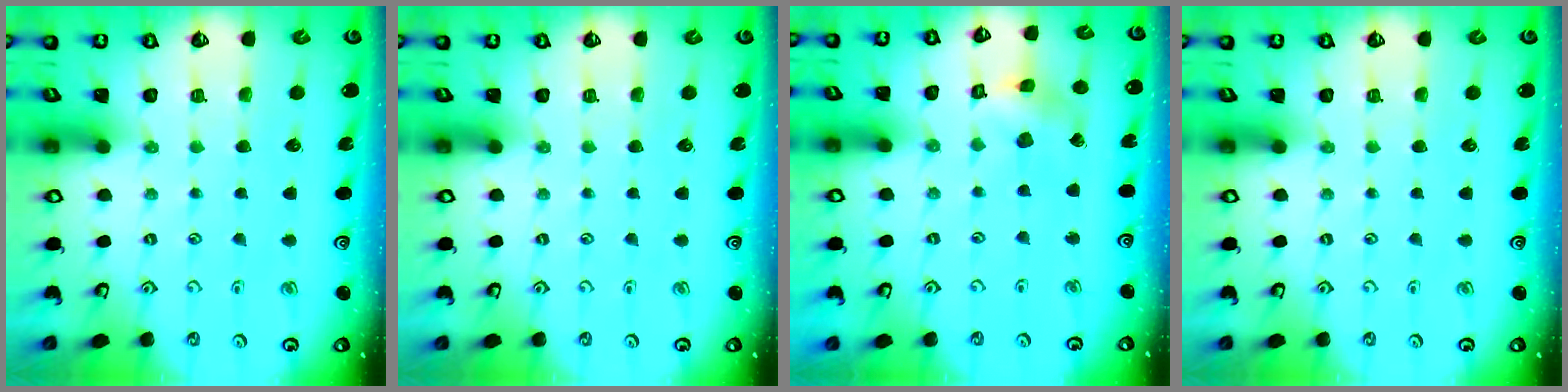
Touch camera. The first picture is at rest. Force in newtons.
{"total": 0.0}
{"total": 6.1, "press": 6.0, "slide": 0.5}
{"total": 0.0}